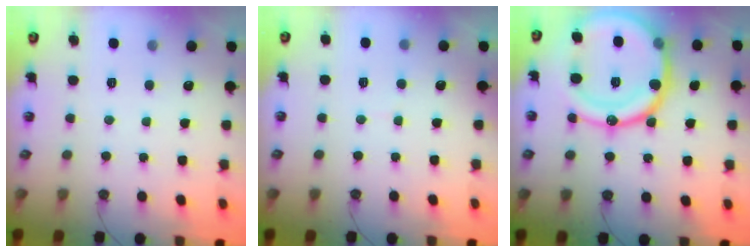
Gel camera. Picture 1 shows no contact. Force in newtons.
{"total": 3.1, "press": 2.3, "slide": 2.0}
{"total": 25.9, "press": 25.8, "slide": 2.3}